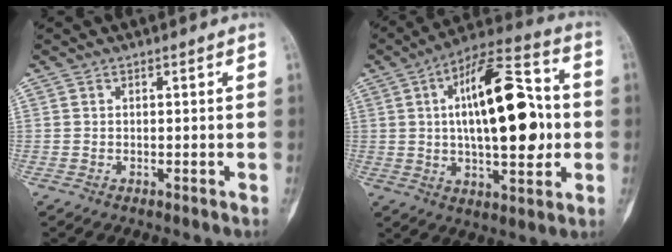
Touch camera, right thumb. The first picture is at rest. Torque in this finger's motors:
{"motor_torque": [-1.05, 2.45, 0.37, 0.13, 0.68]}